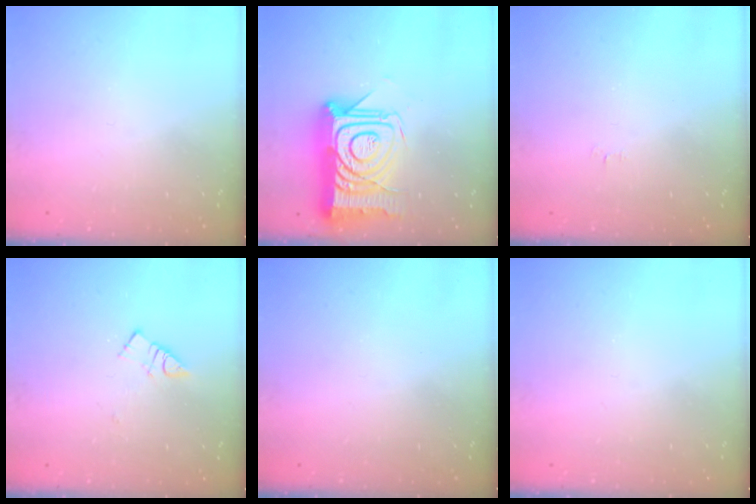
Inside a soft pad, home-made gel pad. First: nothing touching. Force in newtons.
{"total": 22.4, "press": 22.4, "slide": 1.7}
{"total": 2.5, "press": 2.5, "slide": 0.3}
{"total": 4.8, "press": 4.7, "slide": 0.8}
{"total": 0.0}
{"total": 0.0}